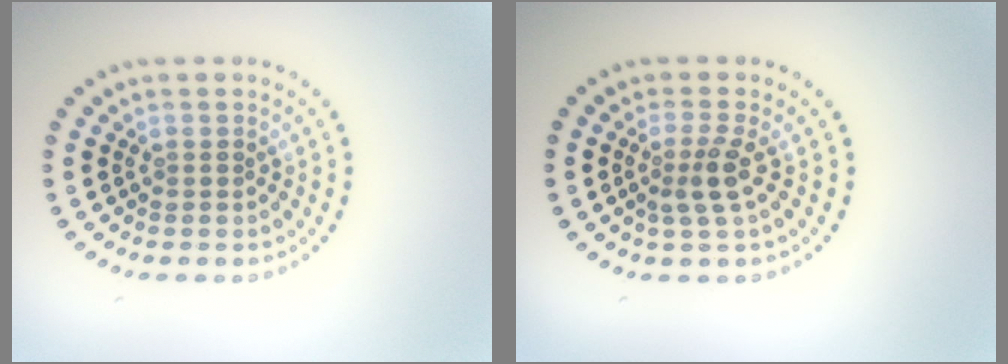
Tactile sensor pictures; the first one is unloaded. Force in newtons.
{"total": 2.4, "press": 1.8, "slide": 1.5}